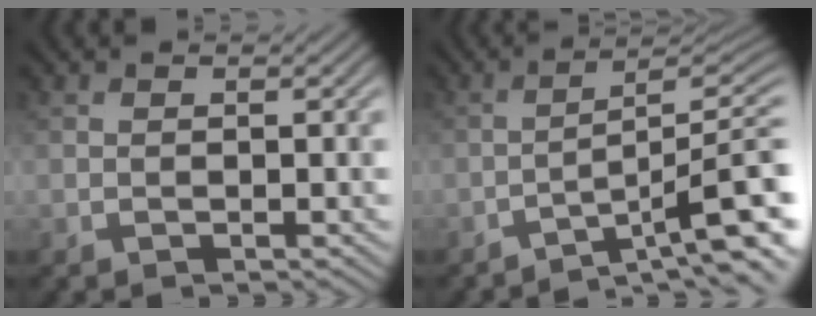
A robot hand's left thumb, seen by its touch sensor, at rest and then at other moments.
{"total": 10.4, "force": [-6.0, 1.5, 8.4], "torque": [-0.115, 0.014, -0.091]}